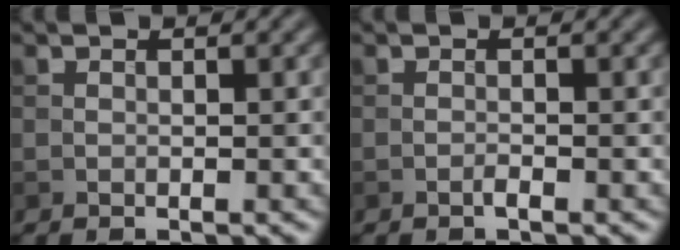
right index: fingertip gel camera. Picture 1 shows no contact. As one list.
[{"total": 0.6, "force": [-0.4, 0.1, 0.5], "torque": [-0.008, 0.002, -0.010]}]